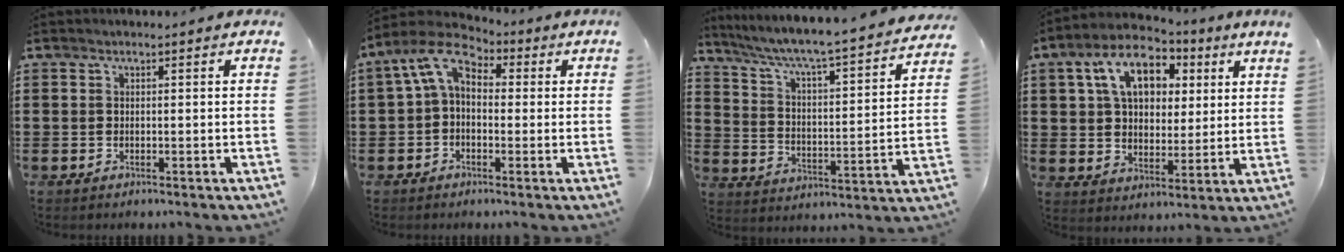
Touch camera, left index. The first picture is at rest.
{"total": 7.6, "force": [1.9, 4.9, 5.5], "torque": [-0.130, 0.000, 0.031]}
{"total": 4.7, "force": [4.1, -0.3, 2.3], "torque": [-0.065, -0.046, 0.057]}
{"total": 10.2, "force": [5.3, 5.9, 6.5], "torque": [-0.127, 0.001, 0.091]}